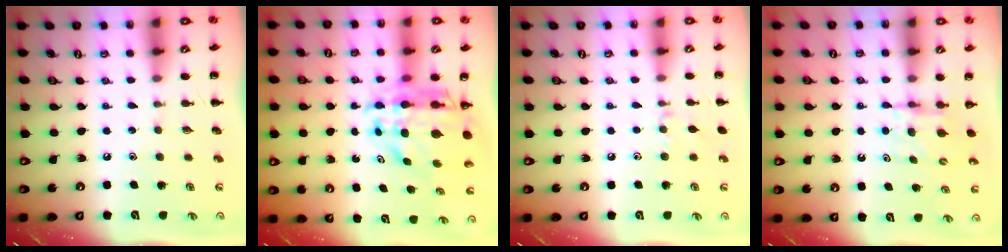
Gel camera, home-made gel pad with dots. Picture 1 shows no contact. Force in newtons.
{"total": 11.3, "press": 10.7, "slide": 3.7}
{"total": 5.7, "press": 5.5, "slide": 1.4}
{"total": 5.3, "press": 5.3, "slide": 0.3}